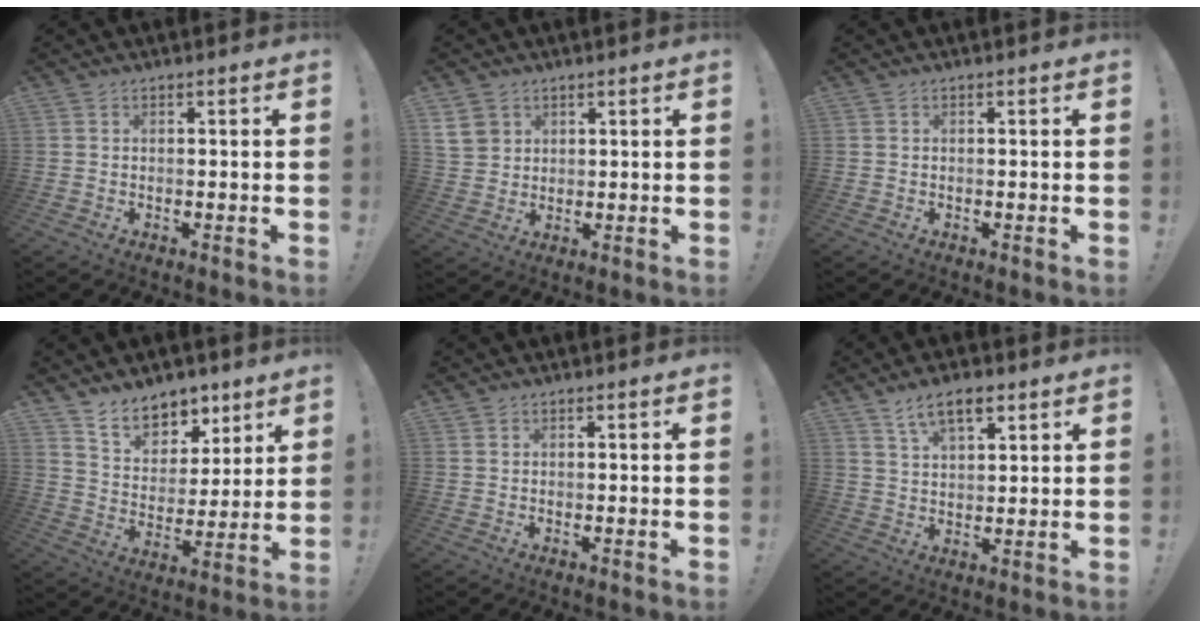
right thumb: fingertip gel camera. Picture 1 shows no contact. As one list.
[{"total": 6.7, "force": [3.4, 5.2, 2.6], "torque": [-0.049, -0.010, 0.068]}, {"total": 0.0}, {"total": 11.4, "force": [9.1, 6.4, 2.8], "torque": [-0.046, -0.067, 0.174]}, {"total": 0.6, "force": [0.5, 0.4, 0.0], "torque": [0.000, -0.001, 0.009]}, {"total": 8.3, "force": [5.2, 3.7, 5.3], "torque": [-0.088, -0.017, 0.094]}]